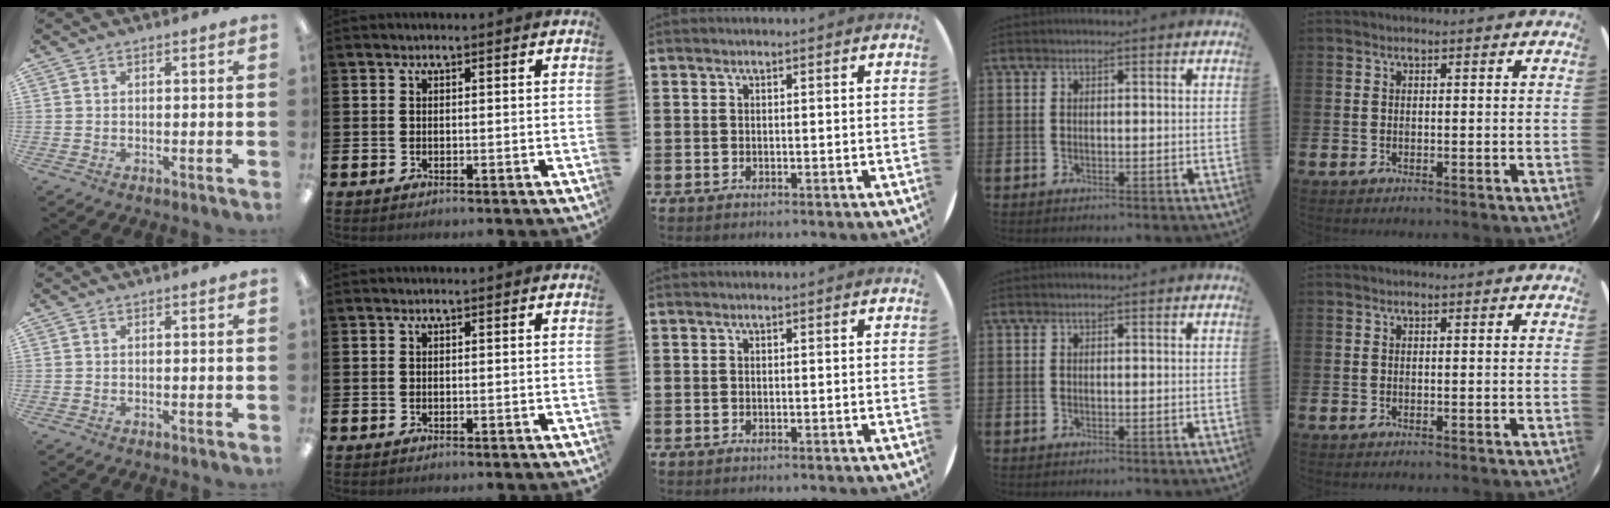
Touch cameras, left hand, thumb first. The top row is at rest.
{}